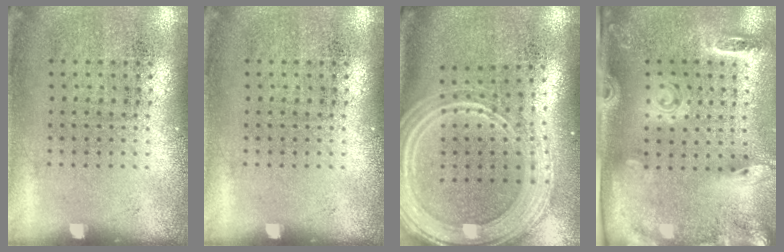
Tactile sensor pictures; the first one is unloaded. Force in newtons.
{"total": 0.0}
{"total": 3.1, "press": 2.6, "slide": 1.8}
{"total": 2.7, "press": 1.9, "slide": 1.9}